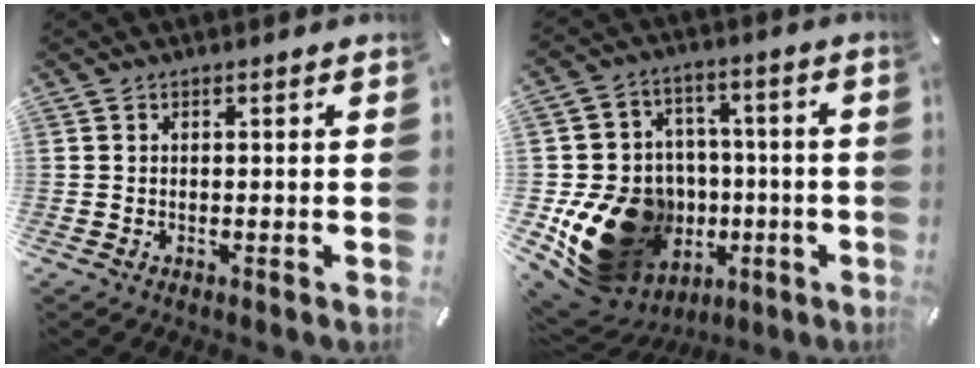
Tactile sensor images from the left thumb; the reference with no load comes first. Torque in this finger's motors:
{"motor_torque": [0.99, 2.68, 1.39, 0.64, 0.25]}